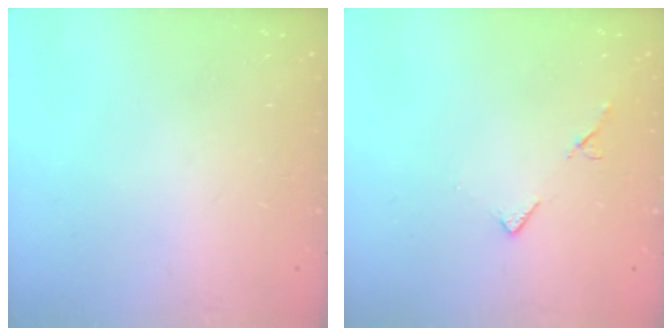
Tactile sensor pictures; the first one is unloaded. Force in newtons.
{"total": 5.4, "press": 5.3, "slide": 0.7}